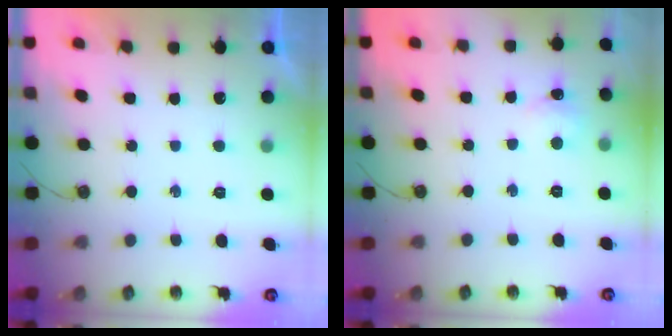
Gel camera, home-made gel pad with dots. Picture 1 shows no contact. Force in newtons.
{"total": 6.6, "press": 6.6, "slide": 0.9}